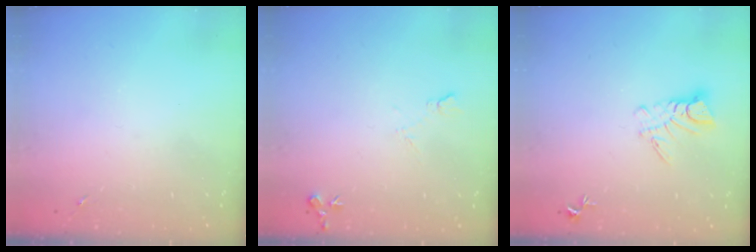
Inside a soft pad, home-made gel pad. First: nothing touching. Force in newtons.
{"total": 6.9, "press": 6.8, "slide": 1.0}
{"total": 6.6, "press": 6.5, "slide": 0.6}